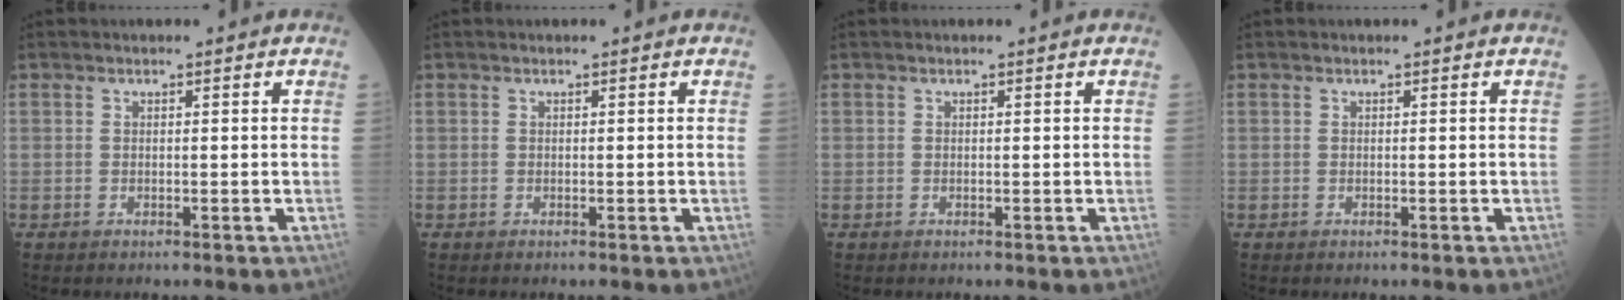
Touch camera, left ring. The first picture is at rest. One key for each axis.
{"total": 0.0}
{"total": 0.0}
{"total": 0.0}